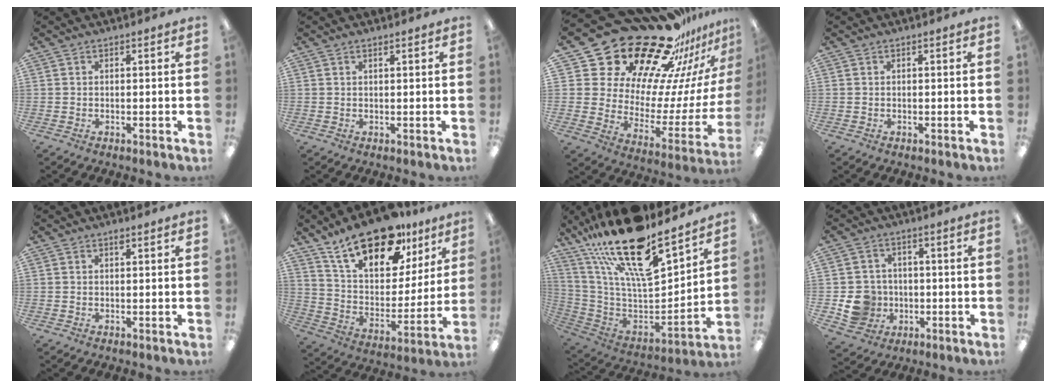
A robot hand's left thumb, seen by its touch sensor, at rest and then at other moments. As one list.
[{"total": 0.8, "force": [0.6, 0.1, 0.5], "torque": [-0.010, 0.001, 0.011]}, {"total": 29.3, "force": [22.5, 13.6, 13.0], "torque": [-0.174, -0.186, 0.414]}, {"total": 0.0}, {"total": 0.9, "force": [0.6, 0.3, 0.6], "torque": [-0.006, -0.001, 0.010]}, {"total": 22.0, "force": [15.8, 10.0, 11.6], "torque": [-0.199, -0.088, 0.277]}, {"total": 24.6, "force": [18.2, 7.2, 15.0], "torque": [-0.268, -0.131, 0.311]}, {"total": 8.6, "force": [-1.7, 8.1, 2.4], "torque": [-0.056, 0.014, -0.021]}]